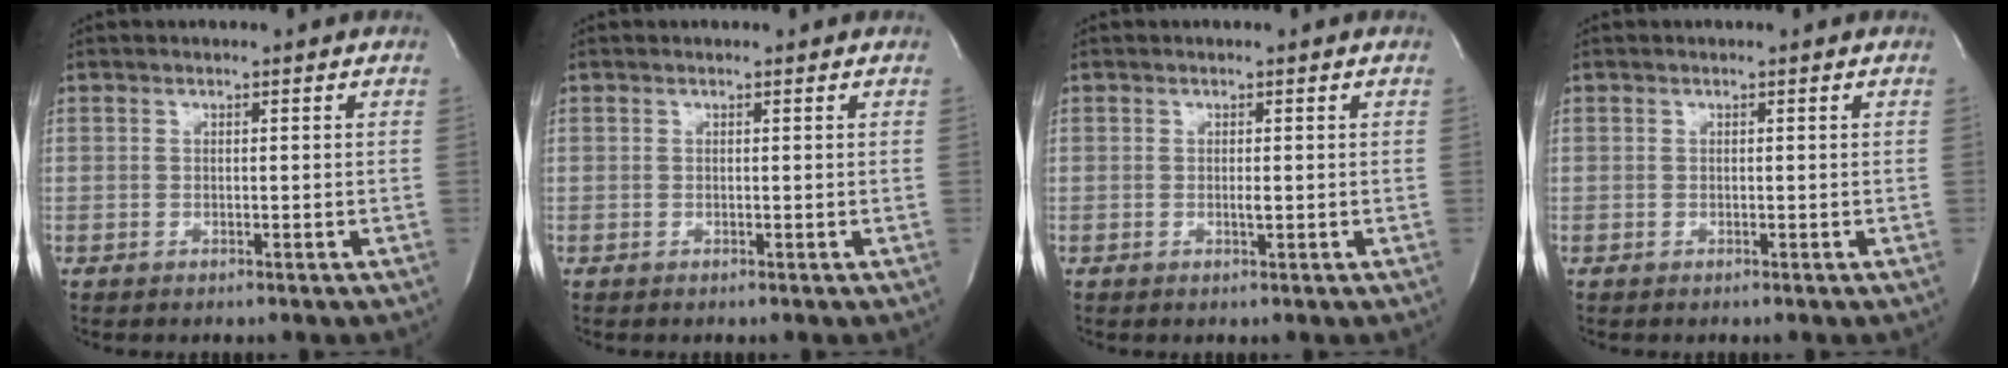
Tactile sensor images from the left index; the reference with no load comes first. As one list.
[{"total": 0.0}, {"total": 0.7, "force": [-0.1, 0.1, 0.7], "torque": [-0.015, -0.002, 0.000]}, {"total": 0.0}]